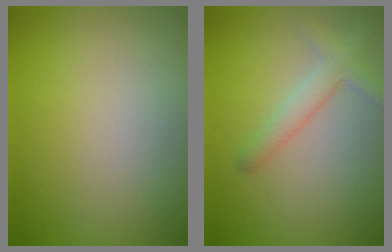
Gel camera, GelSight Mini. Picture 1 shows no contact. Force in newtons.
{"total": 2.4, "press": 2.4, "slide": 0.1}